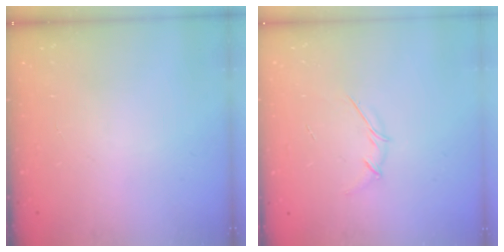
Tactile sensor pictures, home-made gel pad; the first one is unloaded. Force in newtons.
{"total": 3.4, "press": 3.3, "slide": 0.8}